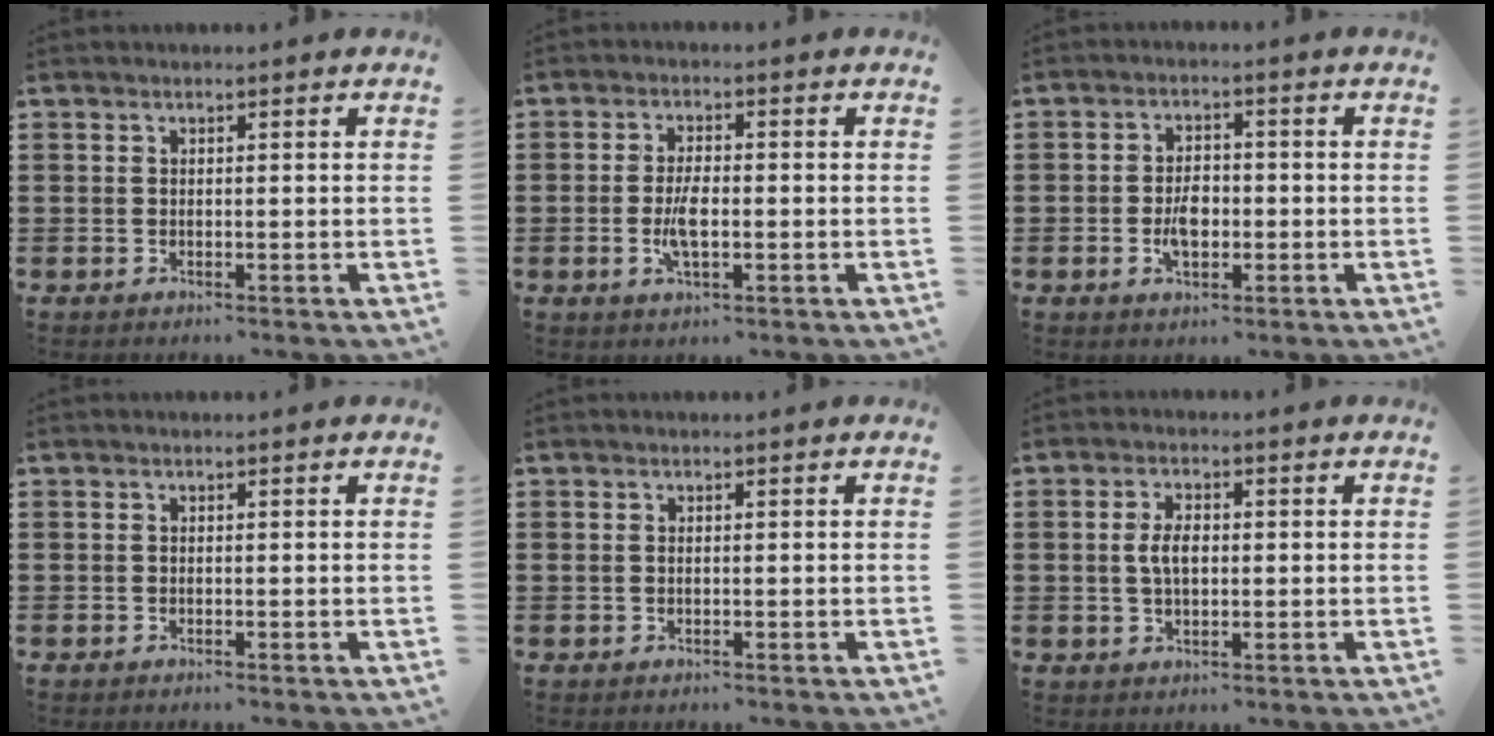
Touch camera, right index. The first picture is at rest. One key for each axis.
{"total": 4.4, "fx": -0.9, "fy": 1.7, "fz": 3.9, "tx": -0.090, "ty": -0.003, "tz": -0.021}
{"total": 4.1, "fx": -0.8, "fy": 2.5, "fz": 3.1, "tx": -0.057, "ty": 0.001, "tz": -0.018}
{"total": 0.0}
{"total": 0.0}
{"total": 4.0, "fx": 0.2, "fy": 2.1, "fz": 3.4, "tx": -0.075, "ty": 0.005, "tz": -0.001}